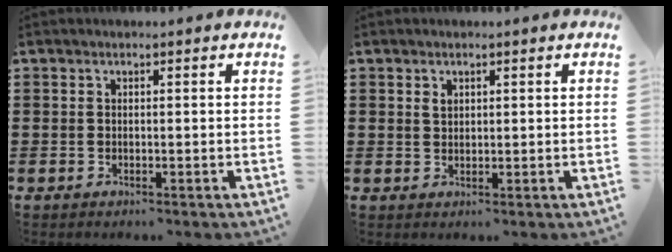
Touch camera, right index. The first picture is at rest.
{"total": 1.2, "force": [0.7, 0.9, 0.5], "torque": [-0.013, 0.003, 0.014]}